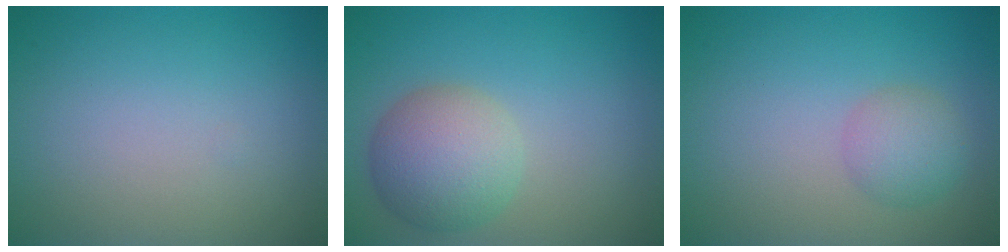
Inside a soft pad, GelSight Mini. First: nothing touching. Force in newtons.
{"total": 5.1, "press": 5.1, "slide": 0.4}
{"total": 2.5, "press": 2.5, "slide": 0.0}